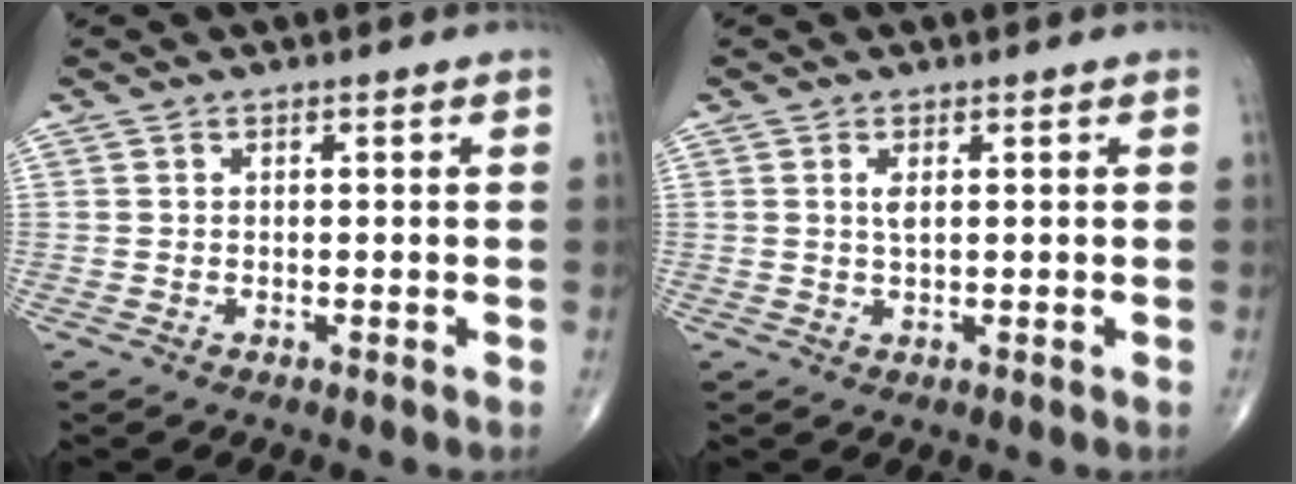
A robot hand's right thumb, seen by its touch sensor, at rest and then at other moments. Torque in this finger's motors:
{"motor_torque": [0.55, 0.44, 0.45, 0.11, 0.03]}